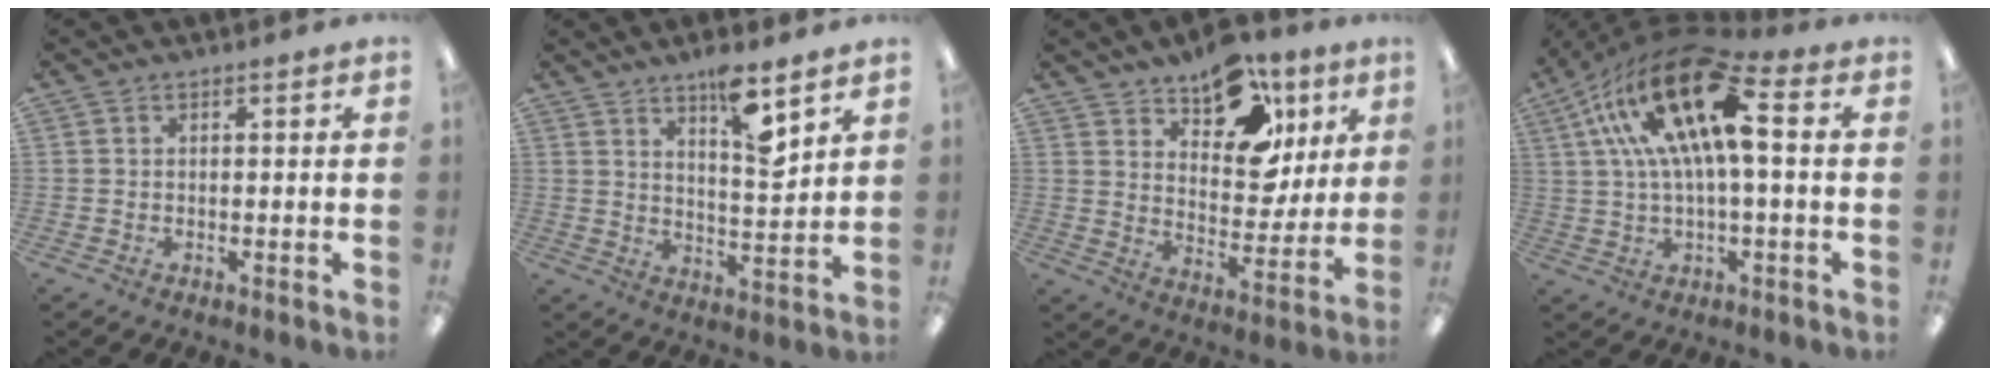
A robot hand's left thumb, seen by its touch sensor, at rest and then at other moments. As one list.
[{"total": 9.8, "force": [7.0, 2.3, 6.5], "torque": [-0.096, -0.042, 0.114]}, {"total": 15.3, "force": [10.0, 8.6, 7.8], "torque": [-0.119, -0.052, 0.179]}, {"total": 22.5, "force": [7.3, 9.1, 19.2], "torque": [-0.366, -0.017, 0.120]}]